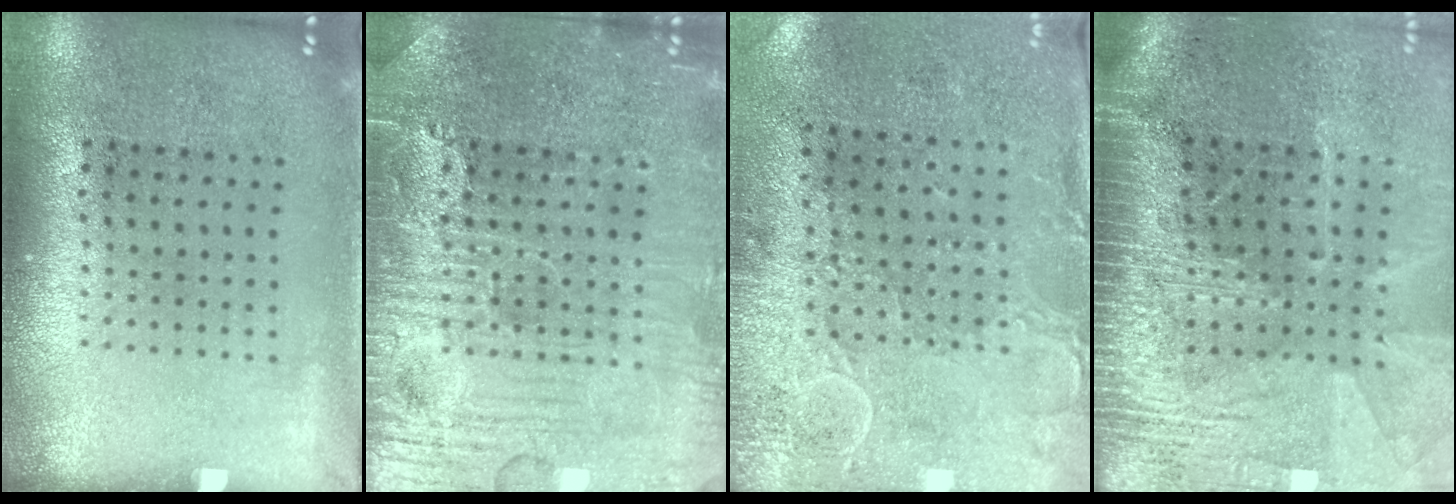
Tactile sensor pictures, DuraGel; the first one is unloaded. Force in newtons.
{"total": 4.7, "press": 4.6, "slide": 0.8}
{"total": 3.0, "press": 2.4, "slide": 1.7}
{"total": 3.6, "press": 3.3, "slide": 1.6}